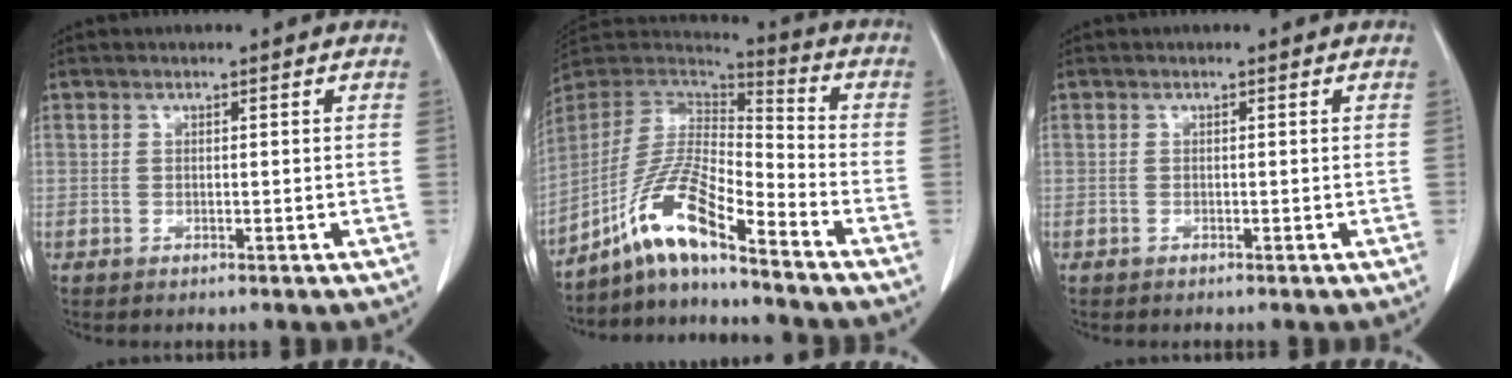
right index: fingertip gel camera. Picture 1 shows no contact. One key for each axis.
{"total": 12.6, "fx": -8.8, "fy": 1.1, "fz": 8.9, "tx": -0.185, "ty": 0.006, "tz": -0.167}
{"total": 0.0}